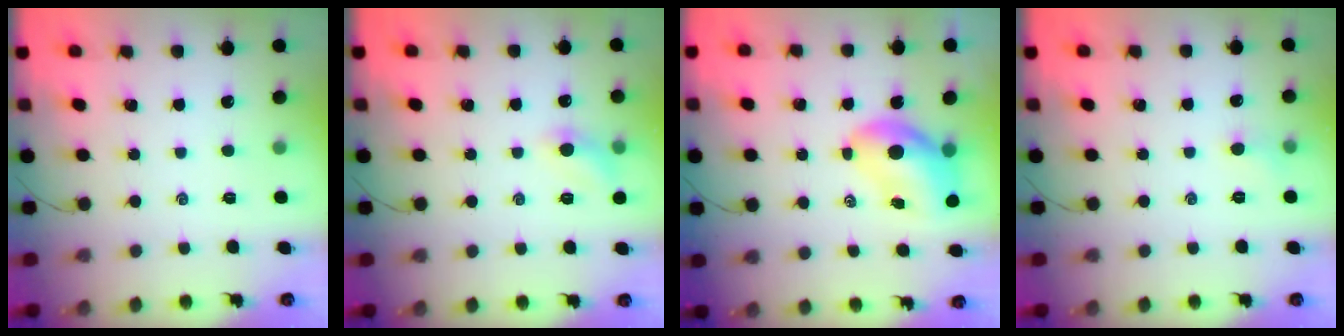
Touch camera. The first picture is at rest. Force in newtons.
{"total": 6.5, "press": 6.3, "slide": 1.7}
{"total": 8.4, "press": 8.3, "slide": 1.3}
{"total": 4.4, "press": 4.2, "slide": 1.3}